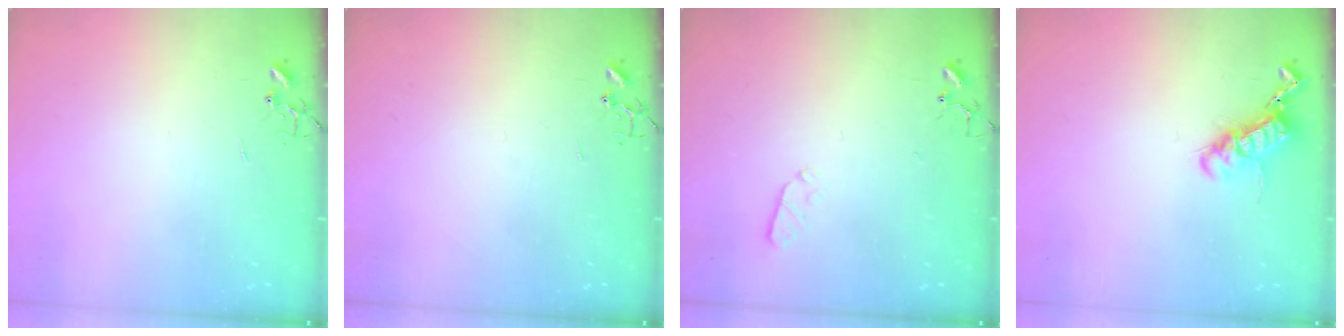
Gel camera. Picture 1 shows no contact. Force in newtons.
{"total": 0.0}
{"total": 2.9, "press": 2.8, "slide": 0.5}
{"total": 12.8, "press": 12.8, "slide": 0.8}